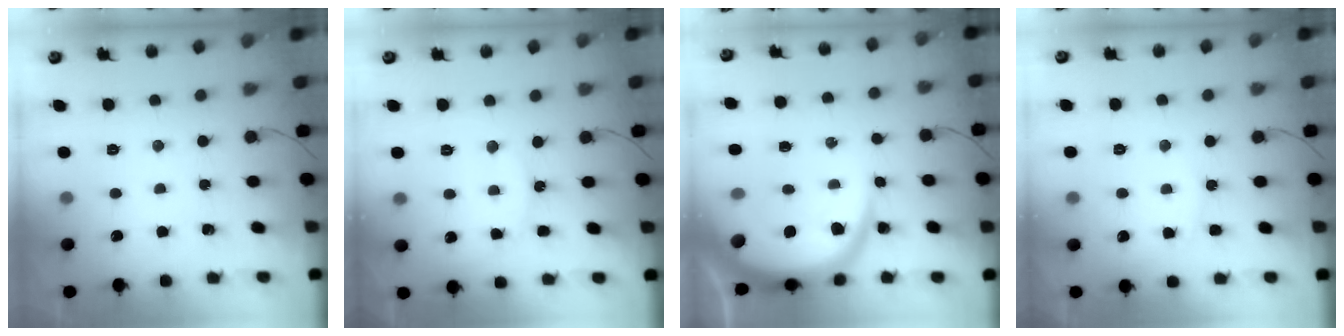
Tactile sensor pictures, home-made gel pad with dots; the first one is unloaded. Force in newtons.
{"total": 9.9, "press": 9.9, "slide": 0.7}
{"total": 11.7, "press": 11.6, "slide": 1.1}
{"total": 4.8, "press": 4.7, "slide": 0.7}